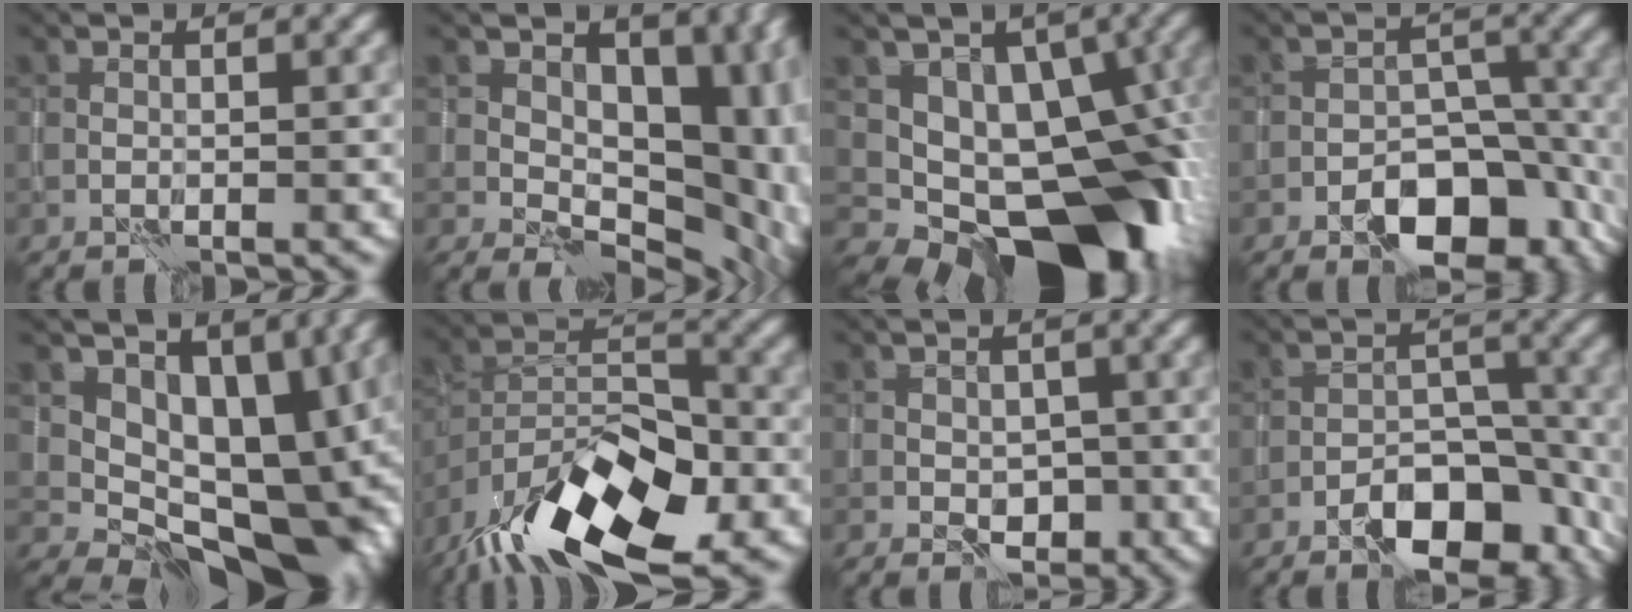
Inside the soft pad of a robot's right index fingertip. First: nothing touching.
{"total": 14.4, "force": [2.6, 9.4, 10.6], "torque": [-0.100, 0.005, 0.053]}
{"total": 12.5, "force": [-1.4, 8.2, 9.3], "torque": [-0.085, 0.000, -0.021]}
{"total": 10.1, "force": [-5.5, 5.5, 6.4], "torque": [-0.071, 0.000, -0.088]}
{"total": 11.3, "force": [1.8, 7.1, 8.7], "torque": [-0.111, -0.017, 0.035]}
{"total": 13.2, "force": [-8.9, 5.0, 8.4], "torque": [-0.158, 0.005, -0.167]}
{"total": 2.6, "force": [-0.6, 2.0, 1.6], "torque": [-0.009, -0.005, -0.012]}
{"total": 8.4, "force": [-5.3, 4.3, 5.0], "torque": [-0.050, 0.003, -0.087]}